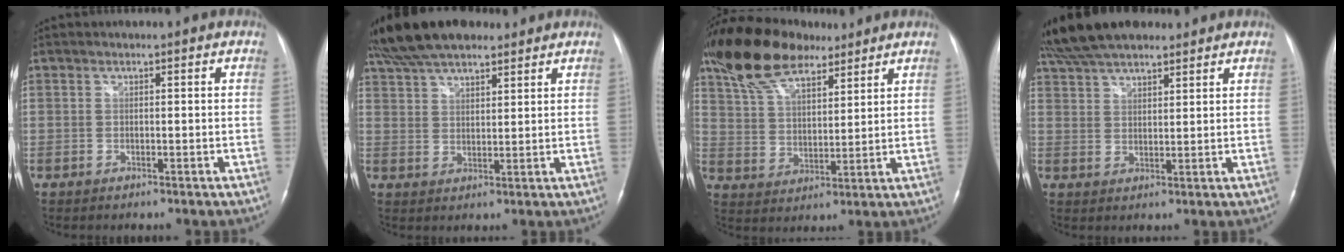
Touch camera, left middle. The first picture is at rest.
{"total": 13.4, "force": [10.8, 4.3, 6.6], "torque": [-0.125, 0.041, 0.191]}
{"total": 14.0, "force": [10.8, 5.2, 7.3], "torque": [-0.144, 0.028, 0.201]}
{"total": 11.9, "force": [10.0, 3.6, 5.5], "torque": [-0.099, 0.042, 0.178]}